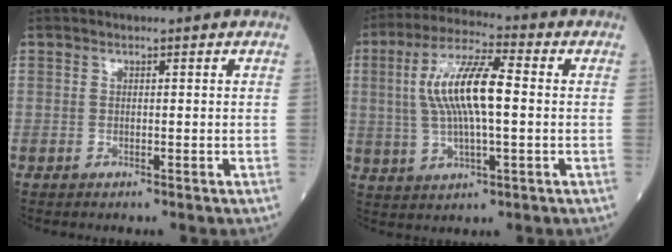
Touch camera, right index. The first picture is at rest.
{"total": 12.5, "force": [1.1, 3.4, 12.0], "torque": [-0.247, 0.020, 0.020]}